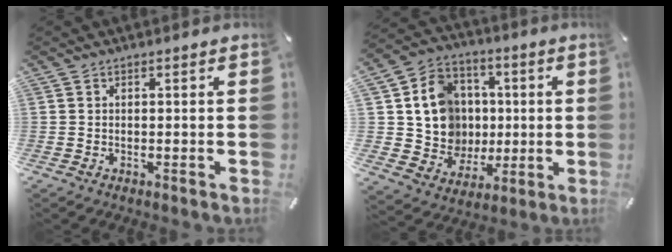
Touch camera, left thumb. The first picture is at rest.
{"total": 14.8, "force": [1.5, 13.9, 4.8], "torque": [-0.092, 0.008, 0.044]}